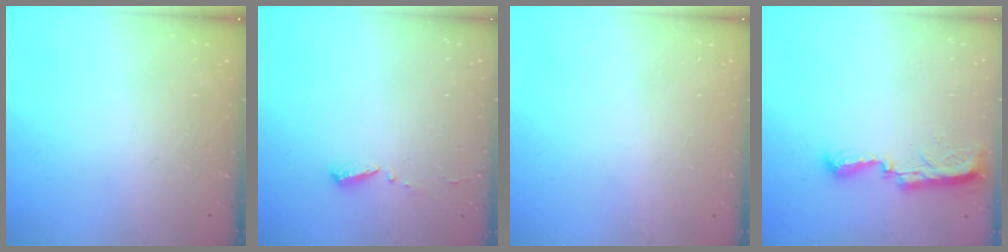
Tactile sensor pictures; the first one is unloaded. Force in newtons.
{"total": 4.7, "press": 4.7, "slide": 0.4}
{"total": 1.1, "press": 0.8, "slide": 0.7}
{"total": 8.3, "press": 8.3, "slide": 0.9}